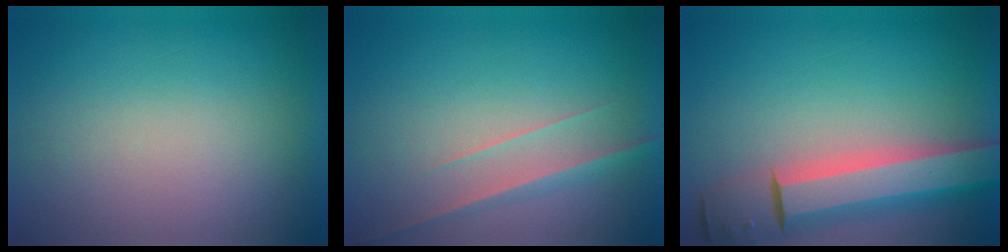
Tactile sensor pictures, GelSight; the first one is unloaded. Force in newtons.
{"total": 2.9}
{"total": 8.5}